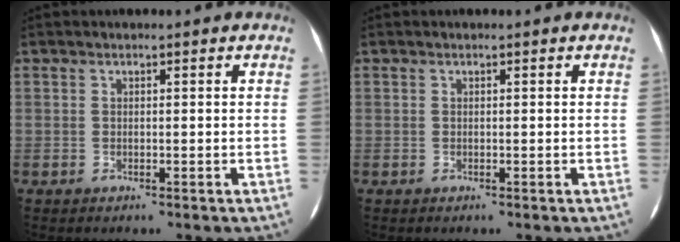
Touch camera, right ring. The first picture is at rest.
{"total": 0.0}